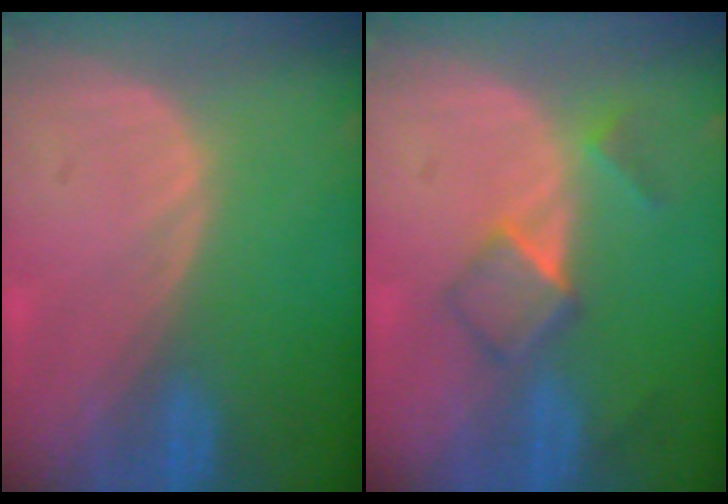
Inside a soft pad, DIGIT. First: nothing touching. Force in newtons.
{"total": 5.2, "press": 4.5, "slide": 2.5}